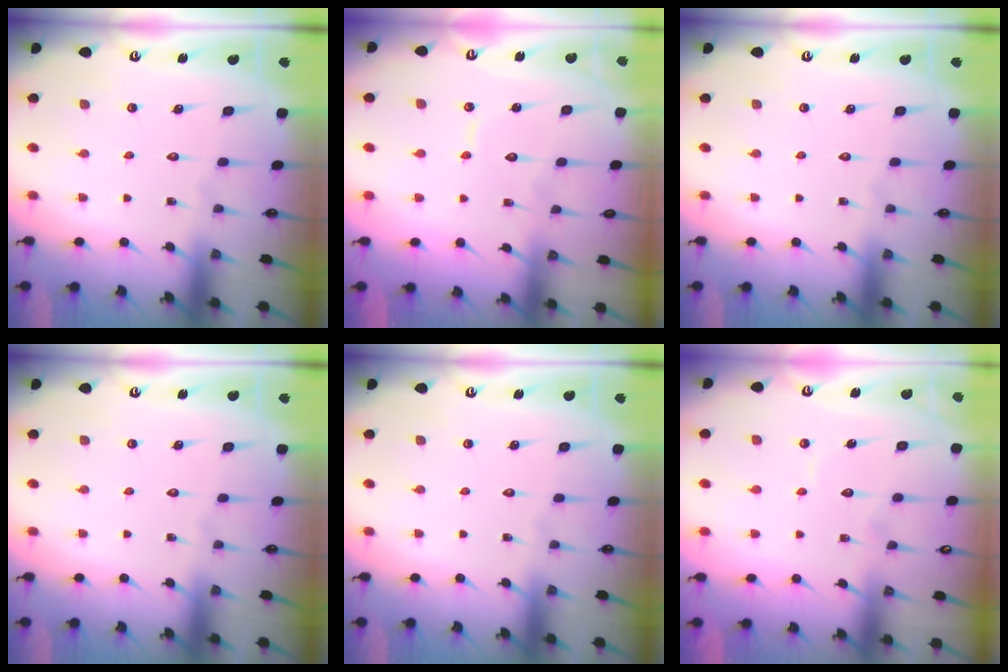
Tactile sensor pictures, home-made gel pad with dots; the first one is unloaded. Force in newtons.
{"total": 4.8, "press": 4.7, "slide": 0.3}
{"total": 0.0}
{"total": 0.0}
{"total": 0.0}
{"total": 4.3, "press": 4.2, "slide": 0.4}